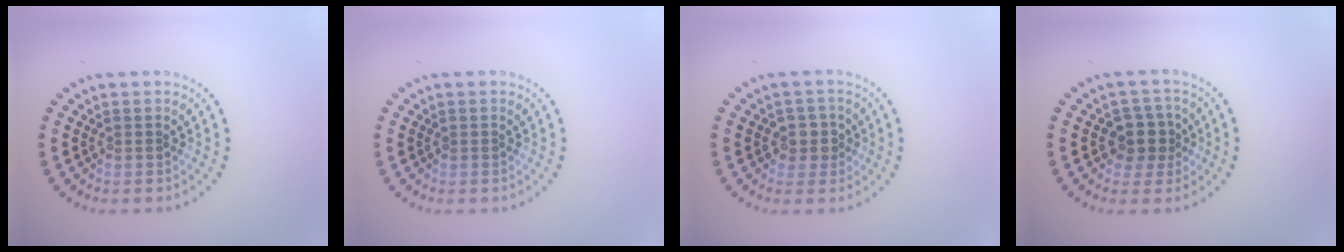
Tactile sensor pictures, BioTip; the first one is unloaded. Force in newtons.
{"total": 0.0}
{"total": 2.0, "press": 1.8, "slide": 1.0}
{"total": 2.6, "press": 2.3, "slide": 1.1}